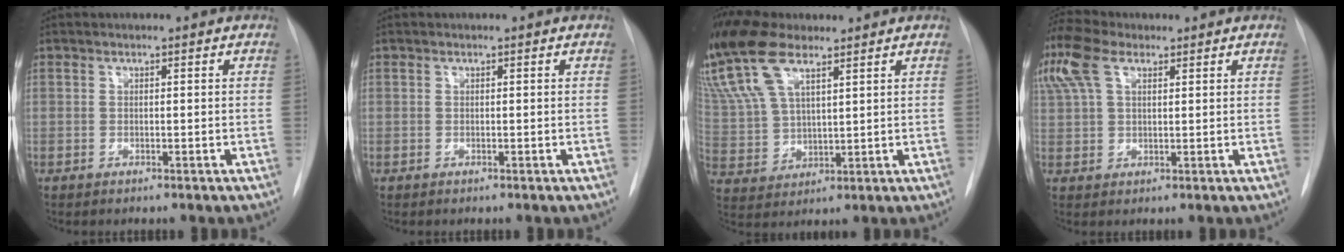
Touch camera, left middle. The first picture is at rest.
{"total": 0.0}
{"total": 14.8, "force": [10.4, 5.6, 8.9], "torque": [-0.214, 0.018, 0.209]}
{"total": 14.2, "force": [7.8, 7.8, 8.9], "torque": [-0.240, 0.052, 0.148]}